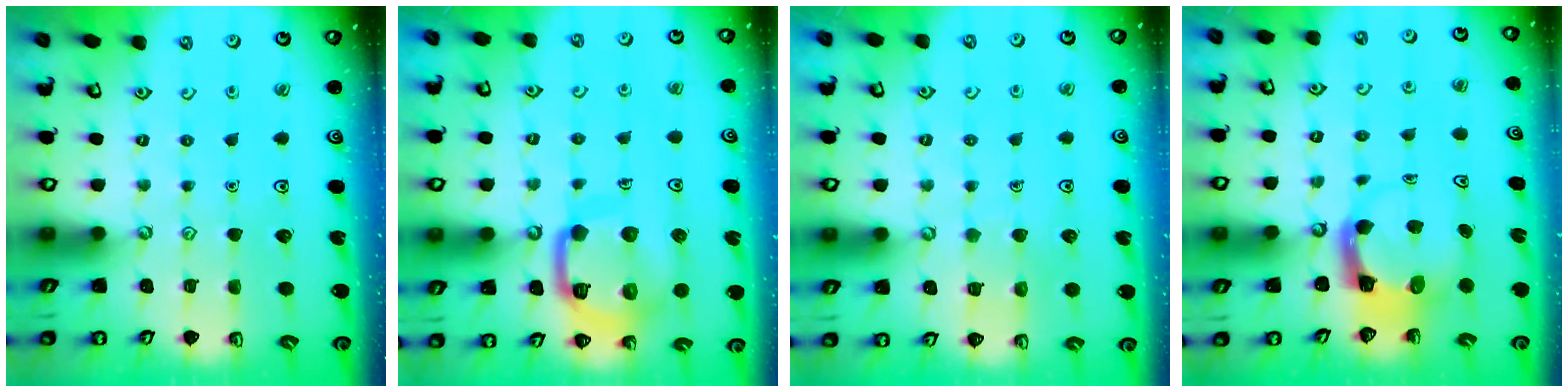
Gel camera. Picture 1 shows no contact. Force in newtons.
{"total": 15.7, "press": 15.6, "slide": 1.6}
{"total": 4.3, "press": 4.3, "slide": 0.4}
{"total": 3.8, "press": 3.7, "slide": 0.5}